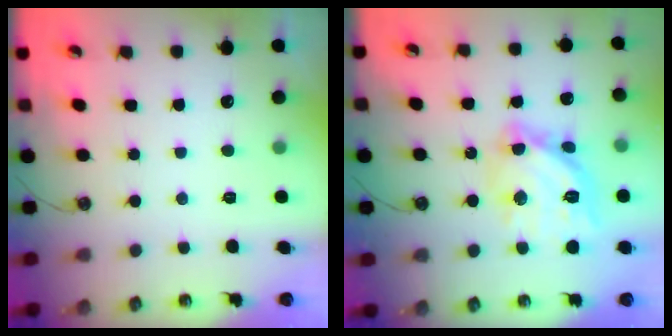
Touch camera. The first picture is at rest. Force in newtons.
{"total": 16.1, "press": 16.1, "slide": 1.5}